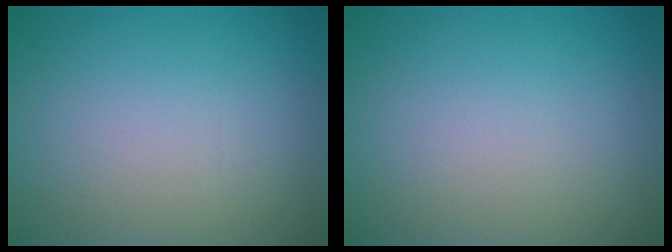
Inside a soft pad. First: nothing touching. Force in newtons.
{"total": 0.0}